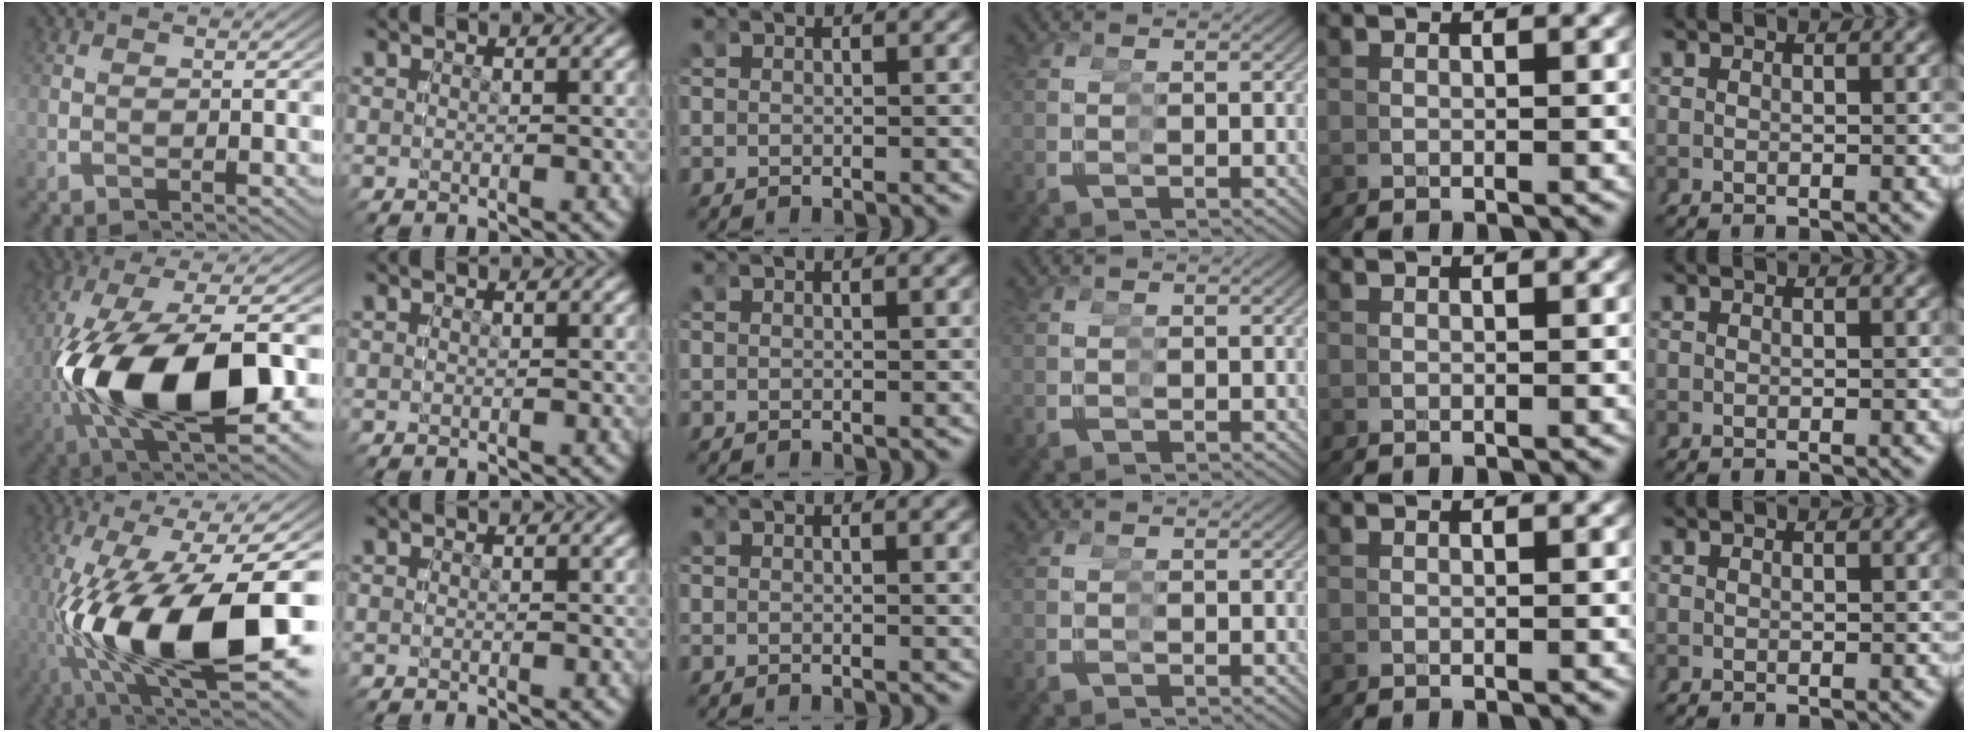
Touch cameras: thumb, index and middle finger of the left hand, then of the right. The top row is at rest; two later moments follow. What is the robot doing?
{"motion": "grasp_and_lifting", "object": "legos"}